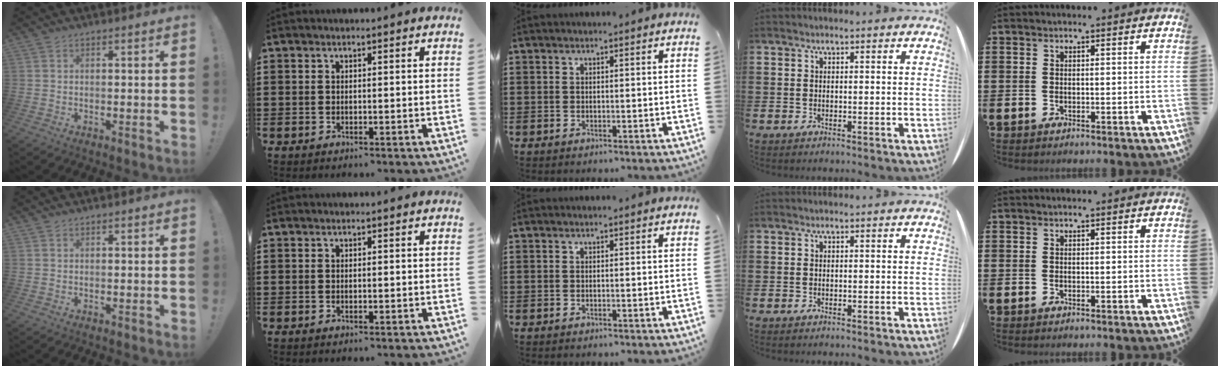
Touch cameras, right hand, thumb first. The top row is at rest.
{"thumb": {"total": 0.6, "force": [0.5, 0.2, -0.1], "torque": [0.007, -0.002, 0.009]}}